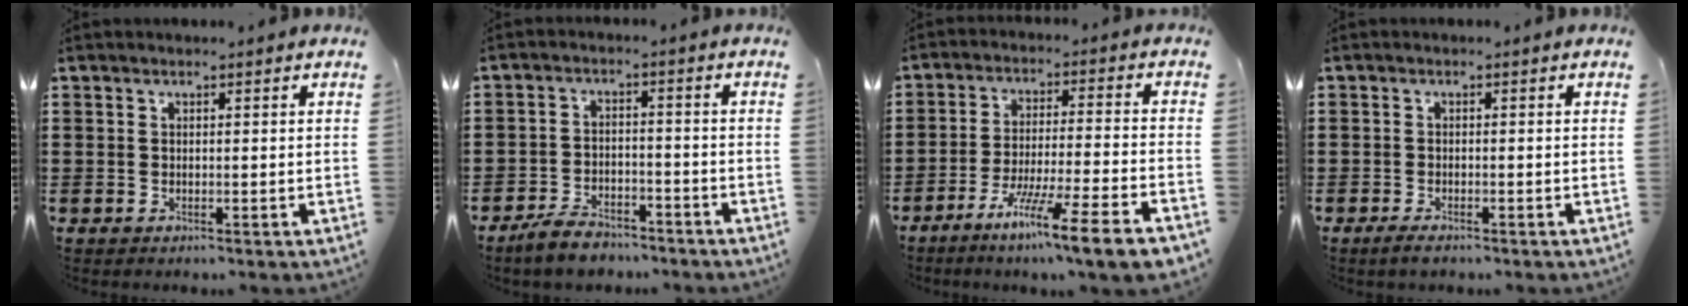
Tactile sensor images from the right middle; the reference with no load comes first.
{"total": 4.5, "force": [-4.2, 1.2, 1.3], "torque": [-0.037, 0.006, -0.087]}
{"total": 10.3, "force": [-7.6, -0.2, 6.9], "torque": [-0.123, -0.005, -0.145]}
{"total": 1.2, "force": [-0.9, 0.4, 0.7], "torque": [-0.016, -0.003, -0.018]}